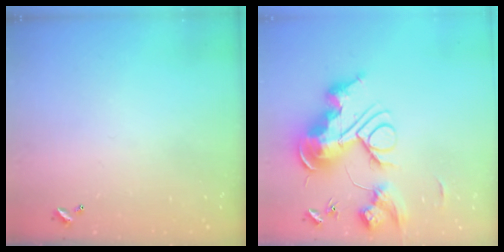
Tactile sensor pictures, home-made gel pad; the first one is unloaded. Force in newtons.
{"total": 0.7, "press": 0.7, "slide": 0.0}